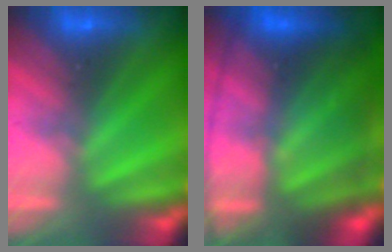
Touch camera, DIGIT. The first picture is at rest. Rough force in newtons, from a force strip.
{"total": 8.1}